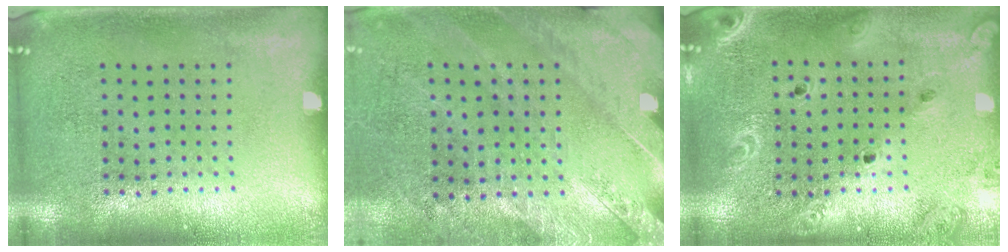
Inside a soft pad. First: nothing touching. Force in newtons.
{"total": 2.5, "press": 2.3, "slide": 1.0}
{"total": 2.0, "press": 1.9, "slide": 0.7}